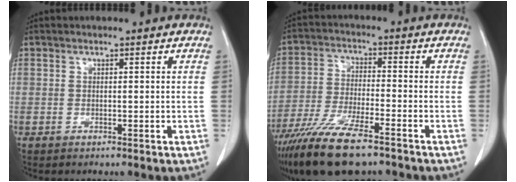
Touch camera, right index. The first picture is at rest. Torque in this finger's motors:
{"motor_torque": [1.23, -0.91, 0.92, 0.21]}